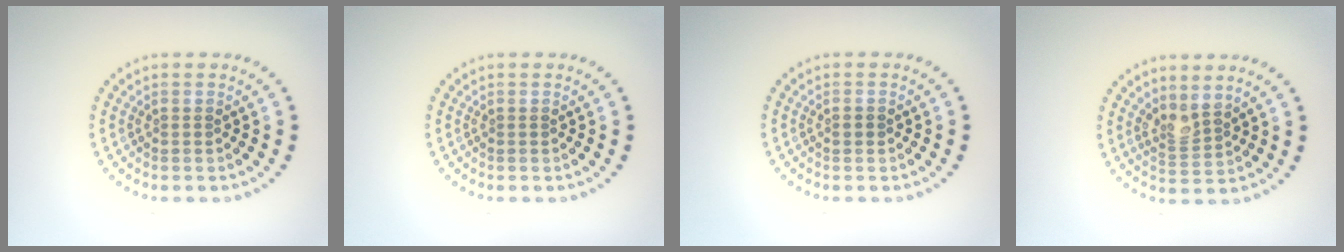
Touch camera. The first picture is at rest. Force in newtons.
{"total": 0.0}
{"total": 0.8, "press": 0.8, "slide": 0.1}
{"total": 2.1, "press": 1.7, "slide": 1.3}